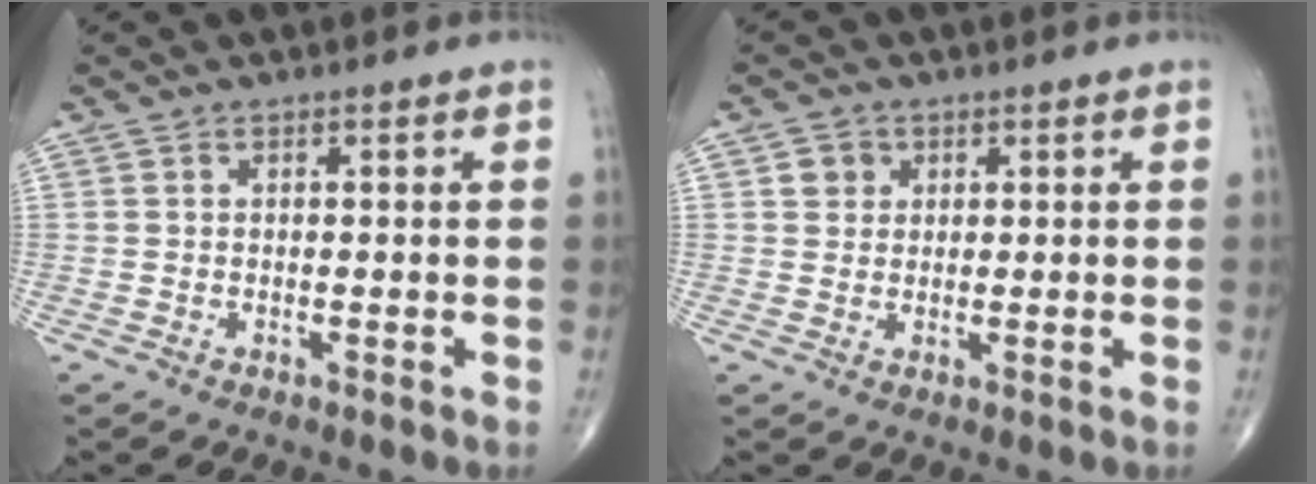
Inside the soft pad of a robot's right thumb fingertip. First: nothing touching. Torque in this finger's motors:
{"motor_torque": [-0.34, 0.53, 0.19, 0.09, 0.00]}